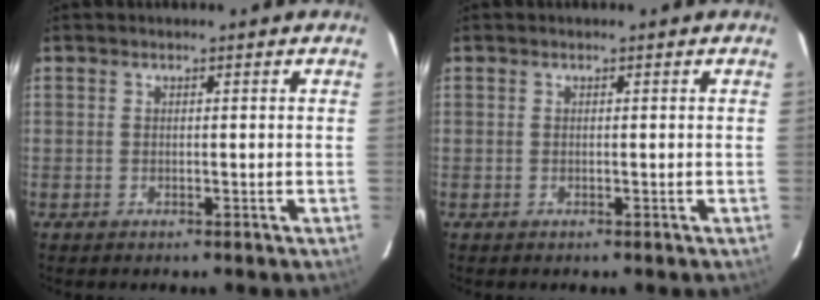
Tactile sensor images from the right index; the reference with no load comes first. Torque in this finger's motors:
{"motor_torque": [0.00, 0.00, 0.02, 0.00]}